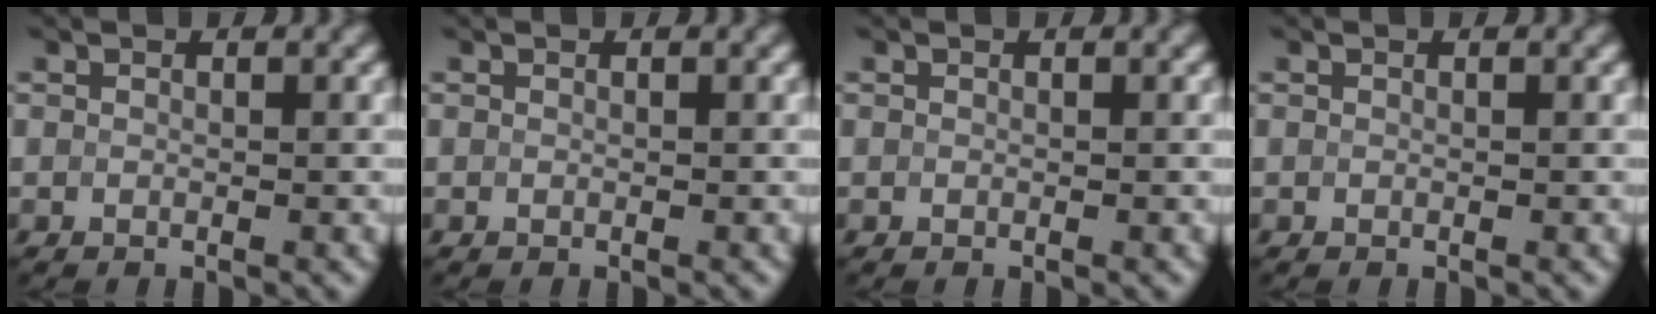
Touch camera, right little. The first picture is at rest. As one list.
[{"total": 0.0}, {"total": 0.0}, {"total": 0.0}]